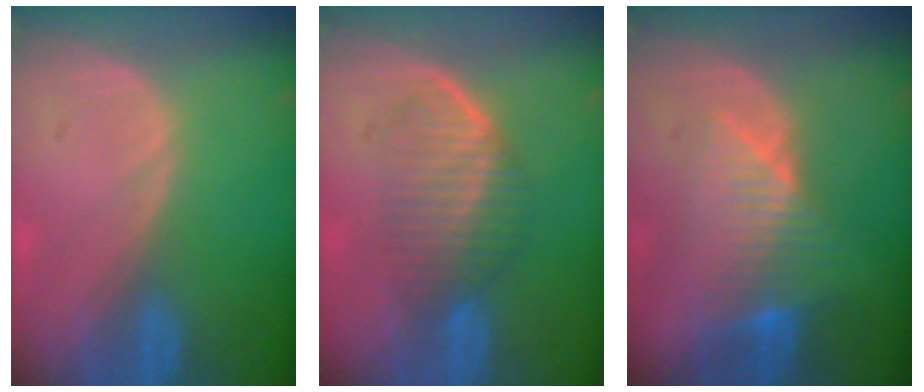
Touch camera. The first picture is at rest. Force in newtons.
{"total": 6.0, "press": 5.7, "slide": 1.9}
{"total": 7.8, "press": 7.0, "slide": 3.6}